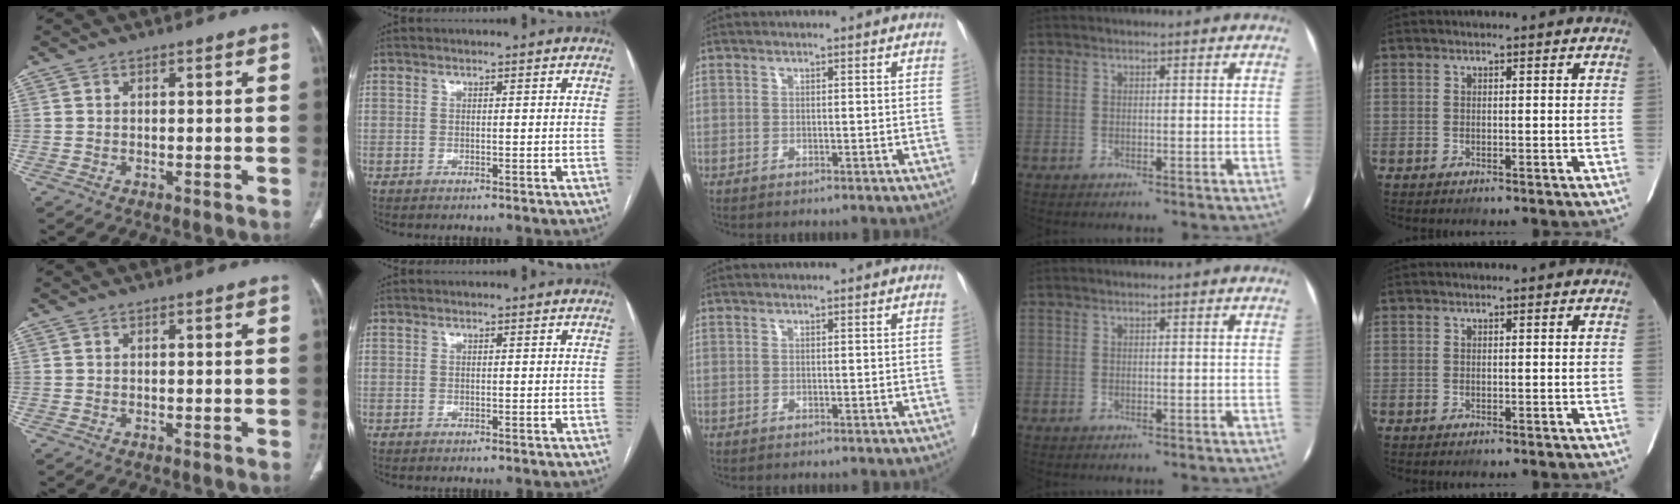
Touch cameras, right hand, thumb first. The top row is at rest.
{}